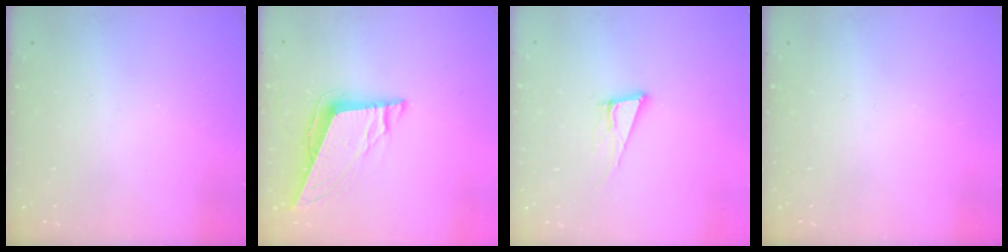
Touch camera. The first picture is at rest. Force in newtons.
{"total": 9.0, "press": 8.9, "slide": 1.5}
{"total": 11.3, "press": 10.9, "slide": 3.3}
{"total": 0.0}